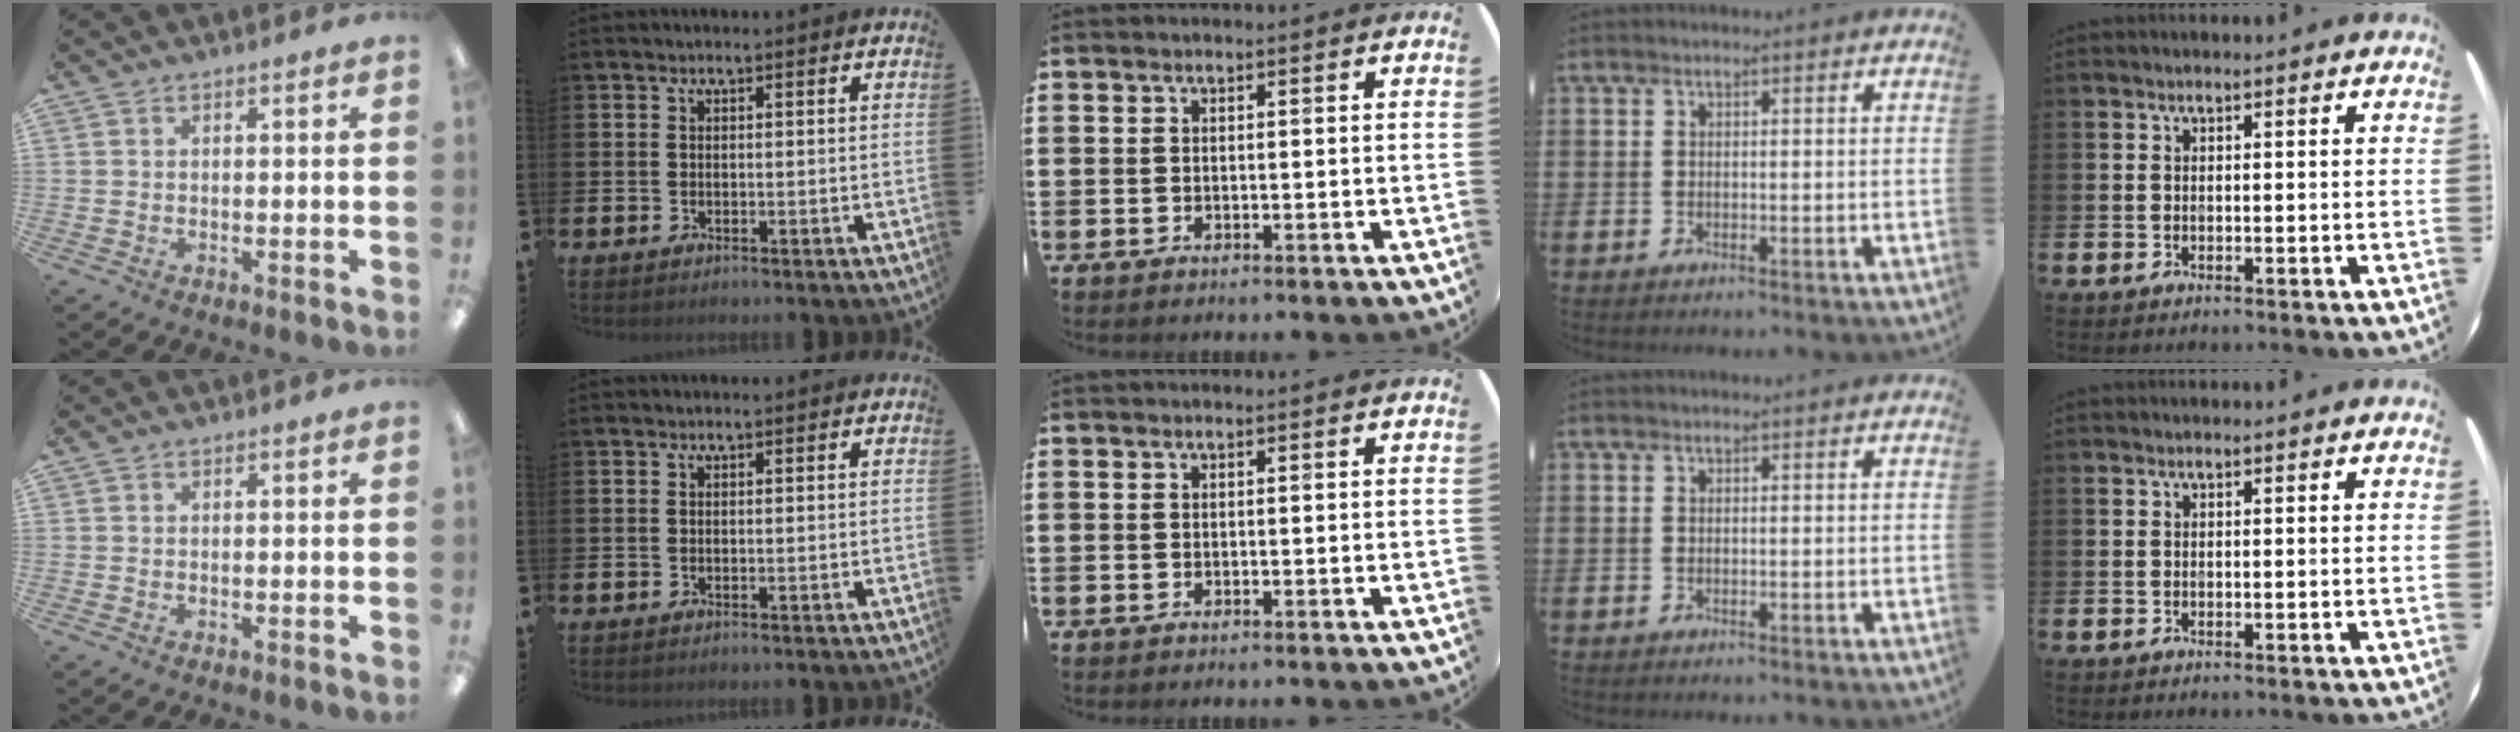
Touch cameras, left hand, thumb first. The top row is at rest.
{}